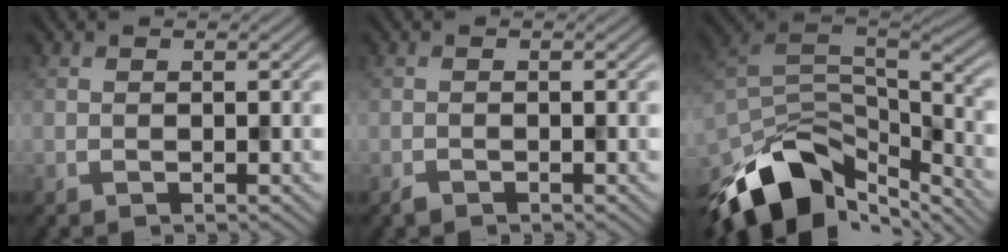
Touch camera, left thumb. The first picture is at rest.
{"total": 0.6, "force": [-0.6, 0.2, 0.2], "torque": [-0.003, 0.000, -0.011]}
{"total": 14.4, "force": [-9.3, 7.5, 8.0], "torque": [-0.203, -0.021, -0.161]}